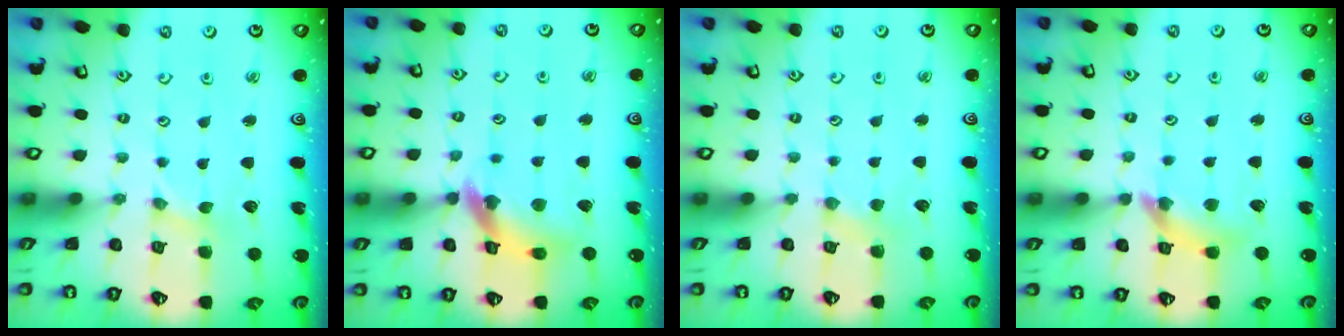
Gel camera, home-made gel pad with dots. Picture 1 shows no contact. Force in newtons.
{"total": 12.7, "press": 12.6, "slide": 1.6}
{"total": 2.9, "press": 2.9, "slide": 0.4}
{"total": 10.3, "press": 10.2, "slide": 1.2}